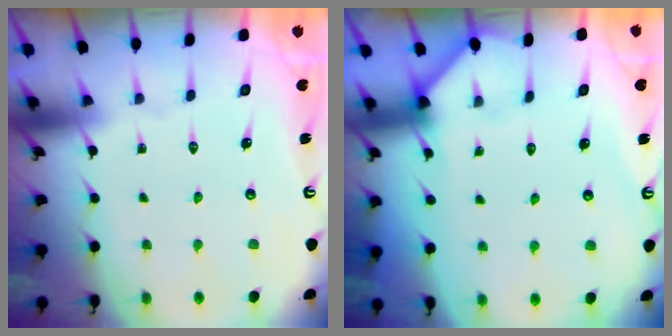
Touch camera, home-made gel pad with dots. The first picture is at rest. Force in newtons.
{"total": 2.7, "press": 2.7, "slide": 0.2}